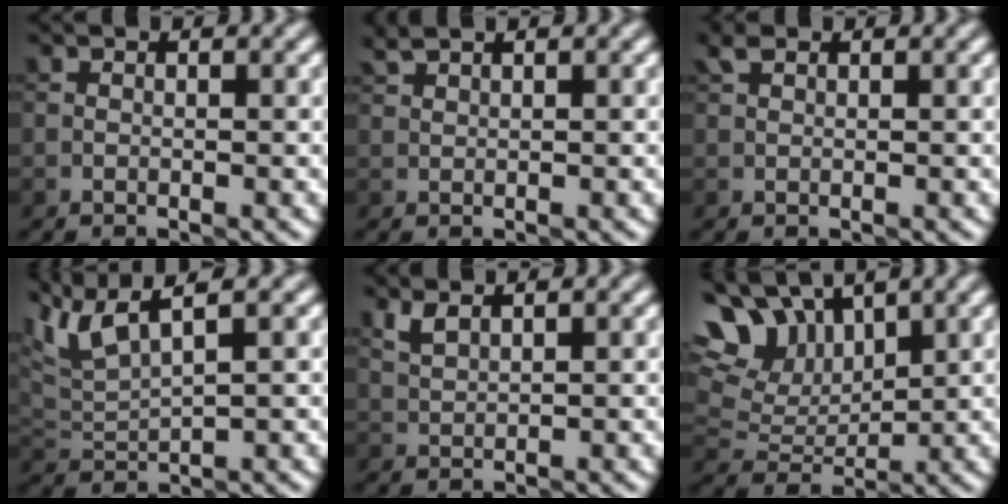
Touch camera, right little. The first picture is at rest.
{"total": 1.3, "force": [1.3, -0.1, 0.4], "torque": [-0.018, 0.004, 0.033]}
{"total": 1.4, "force": [1.1, 0.5, 0.7], "torque": [-0.019, 0.009, 0.023]}
{"total": 5.2, "force": [3.6, 0.8, 3.6], "torque": [-0.085, 0.020, 0.077]}
{"total": 1.7, "force": [1.4, 0.3, 1.0], "torque": [-0.031, 0.003, 0.033]}
{"total": 10.1, "force": [6.3, 5.7, 5.5], "torque": [-0.138, 0.027, 0.111]}